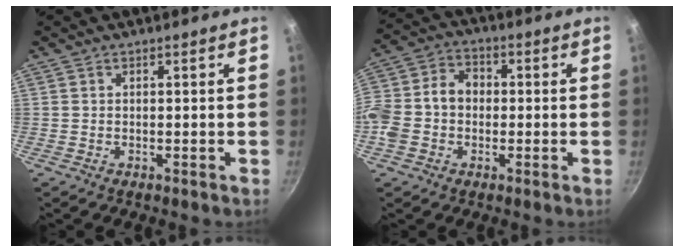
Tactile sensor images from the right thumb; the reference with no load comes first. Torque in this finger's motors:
{"motor_torque": [0.87, 1.72, 0.97, -0.36, 0.08]}